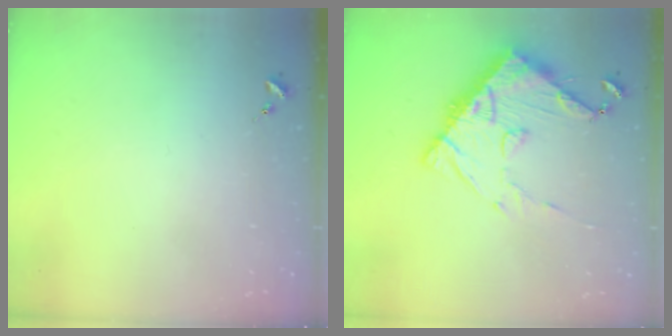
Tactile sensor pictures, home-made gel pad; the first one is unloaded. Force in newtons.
{"total": 14.1, "press": 14.0, "slide": 1.6}